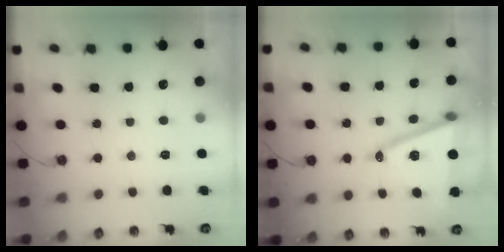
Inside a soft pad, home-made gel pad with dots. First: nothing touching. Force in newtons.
{"total": 15.8, "press": 15.3, "slide": 3.8}